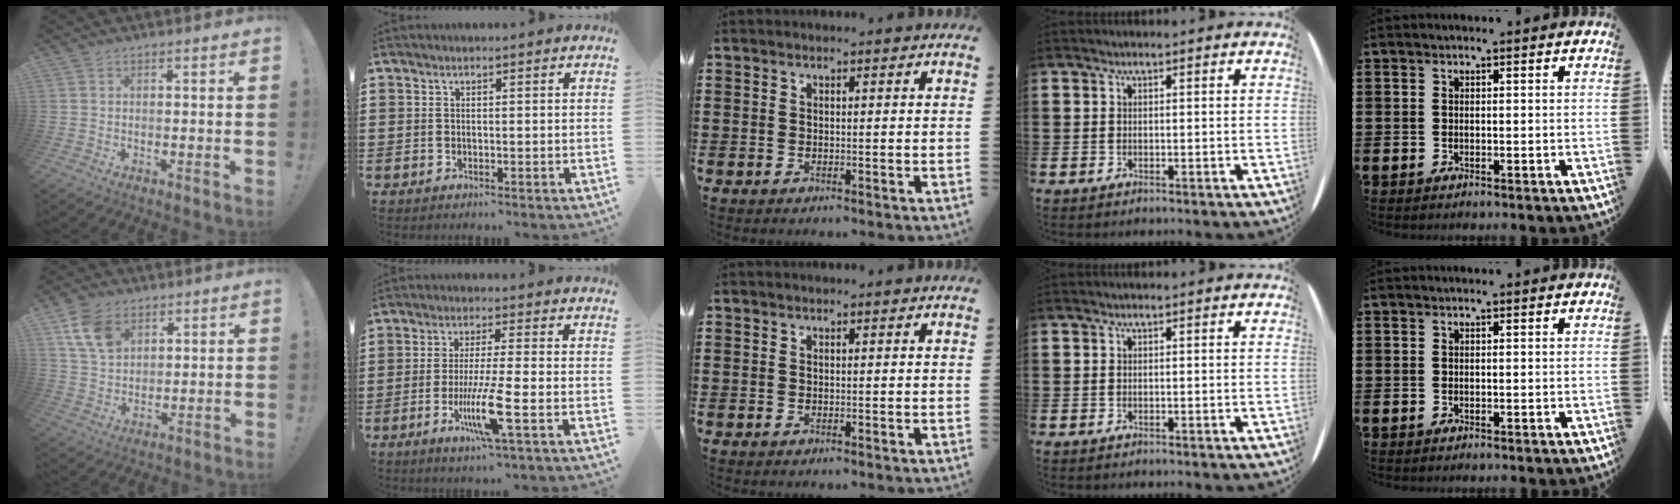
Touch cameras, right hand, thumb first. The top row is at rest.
{"thumb": {"total": 10.3, "force": [5.3, 6.9, 5.5], "torque": [-0.091, -0.015, 0.105]}, "index": {"total": 8.4, "force": [-2.9, 0.4, 7.9], "torque": [-0.155, -0.020, -0.055]}}